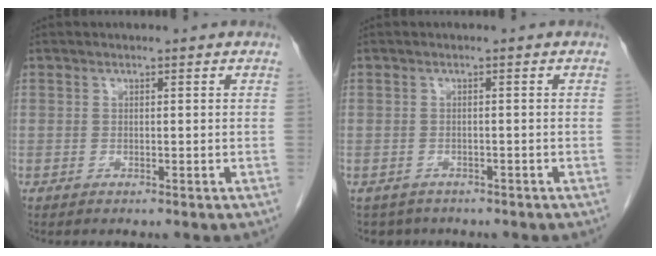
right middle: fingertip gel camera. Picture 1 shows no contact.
{"total": 4.1, "force": [-3.2, 2.5, 0.4], "torque": [-0.007, -0.001, -0.046]}